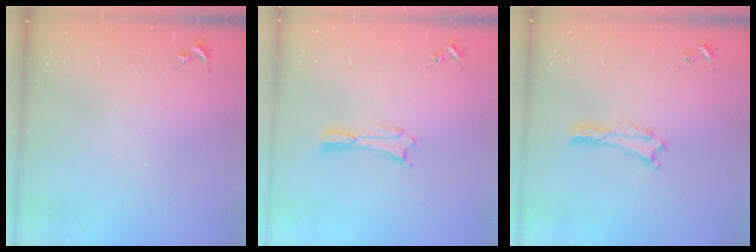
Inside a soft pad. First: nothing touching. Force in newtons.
{"total": 0.0}
{"total": 0.0}